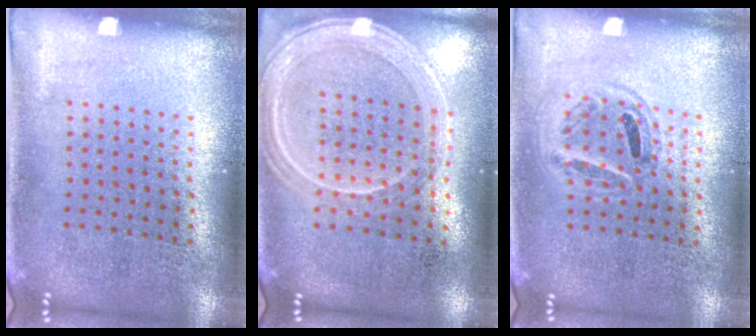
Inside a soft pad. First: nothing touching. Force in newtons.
{"total": 1.3, "press": 1.3, "slide": 0.2}
{"total": 0.9, "press": 0.9, "slide": 0.1}